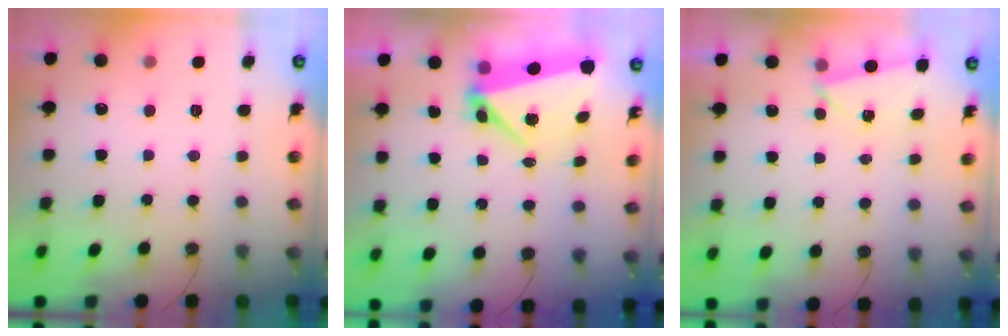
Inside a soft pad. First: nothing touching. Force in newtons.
{"total": 7.3, "press": 7.2, "slide": 0.7}
{"total": 2.5, "press": 0.6, "slide": 2.4}